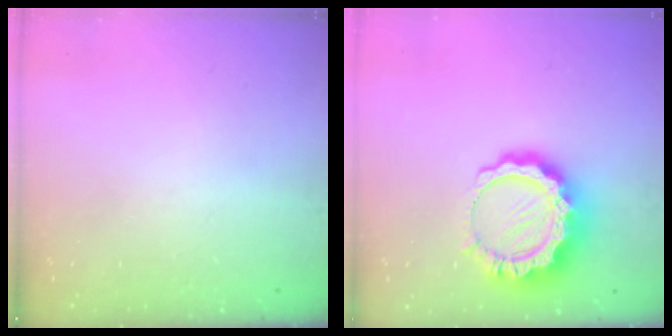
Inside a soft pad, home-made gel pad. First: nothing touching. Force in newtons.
{"total": 13.7, "press": 13.6, "slide": 1.2}